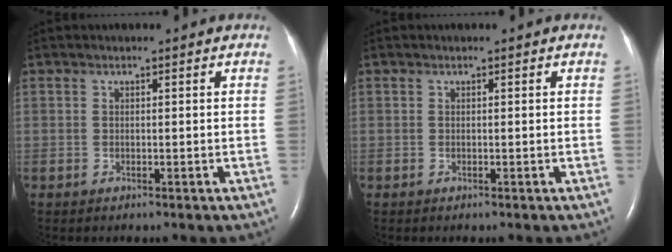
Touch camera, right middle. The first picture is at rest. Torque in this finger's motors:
{"motor_torque": [-0.08, 0.15, 0.02, 0.00]}